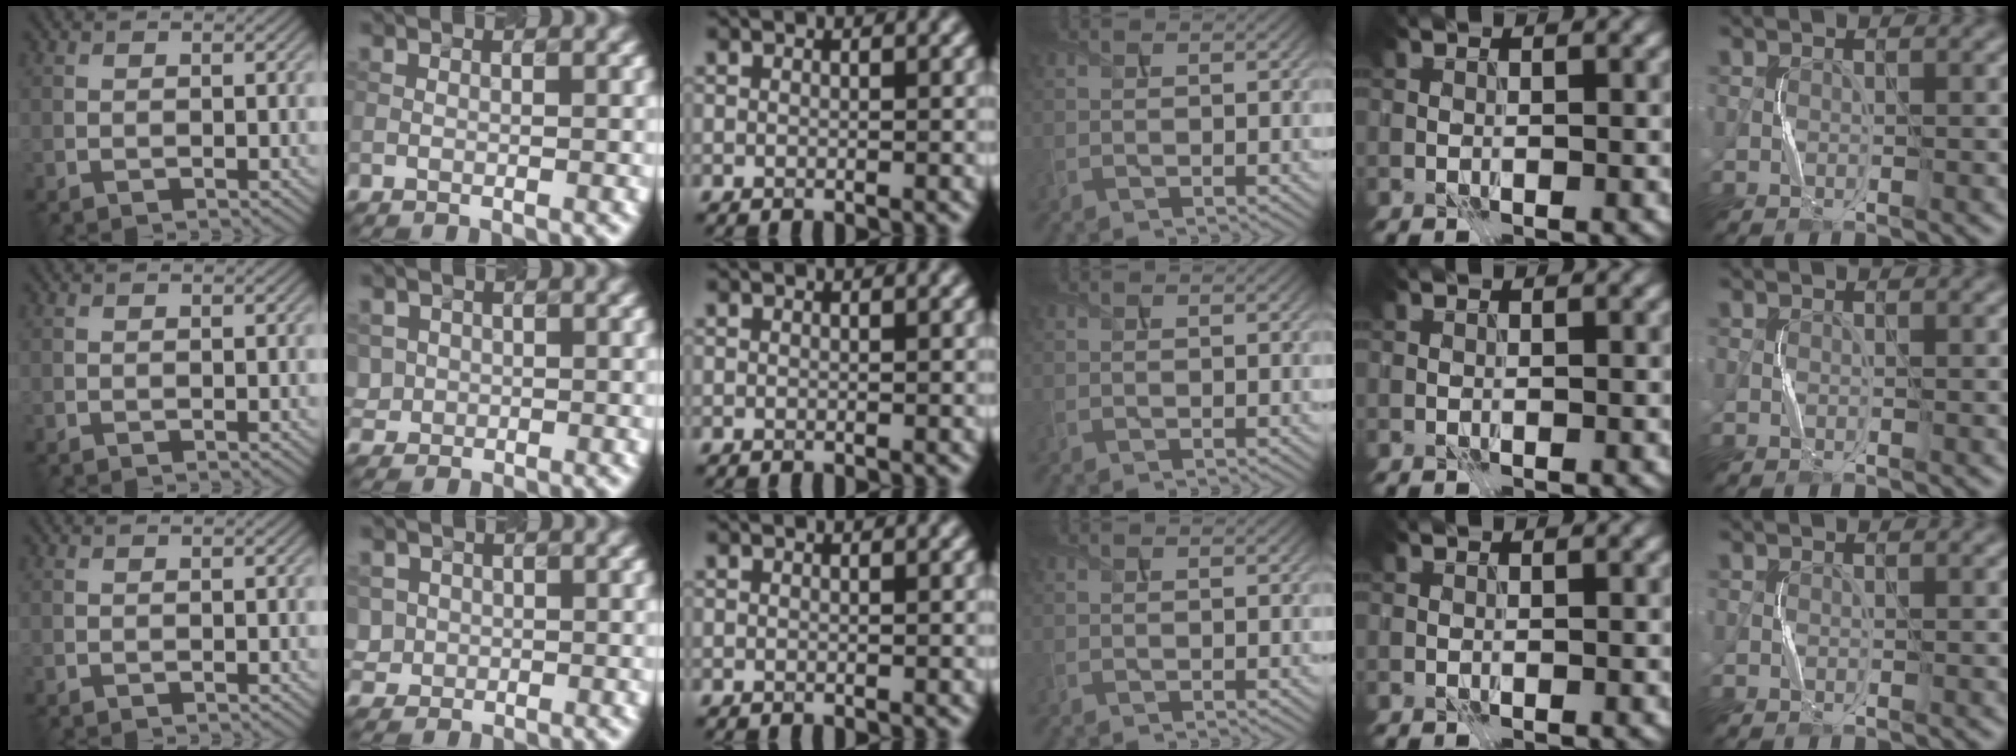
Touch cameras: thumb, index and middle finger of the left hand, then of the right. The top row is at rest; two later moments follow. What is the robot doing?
{"motion": "press", "object": "toy piano key"}